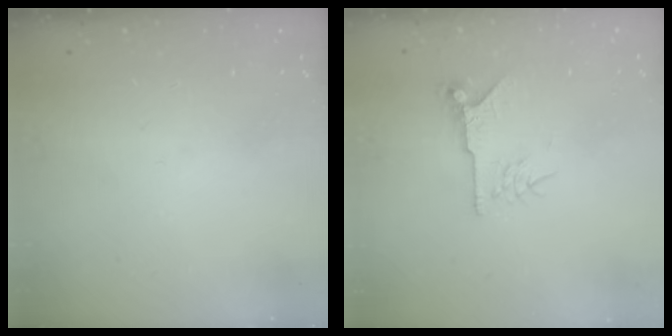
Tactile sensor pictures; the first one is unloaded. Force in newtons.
{"total": 7.2, "press": 7.2, "slide": 0.2}